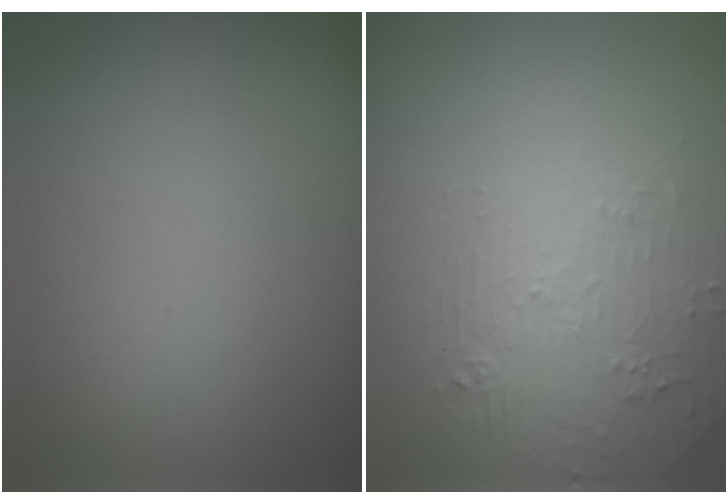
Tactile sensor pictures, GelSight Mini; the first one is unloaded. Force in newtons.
{"total": 2.2, "press": 1.3, "slide": 1.8}